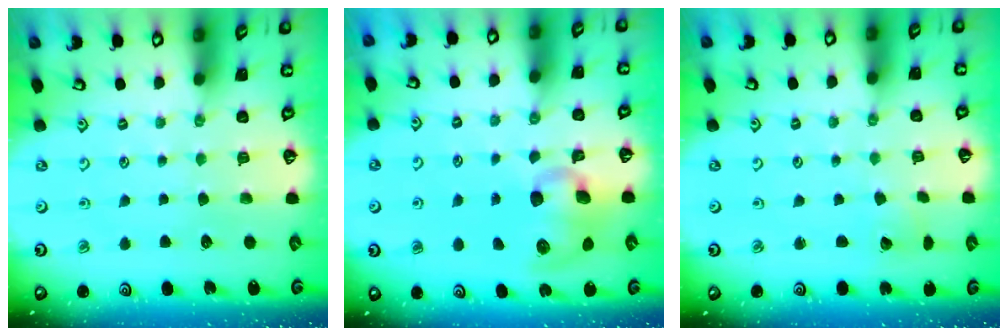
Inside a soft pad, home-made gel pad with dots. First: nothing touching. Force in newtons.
{"total": 10.9, "press": 10.8, "slide": 1.4}
{"total": 2.9, "press": 2.9, "slide": 0.1}